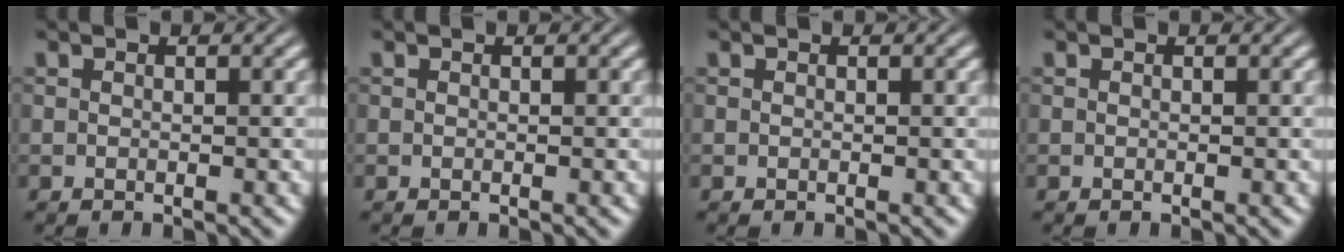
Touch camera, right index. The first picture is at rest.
{"total": 0.0}
{"total": 0.0}
{"total": 0.0}